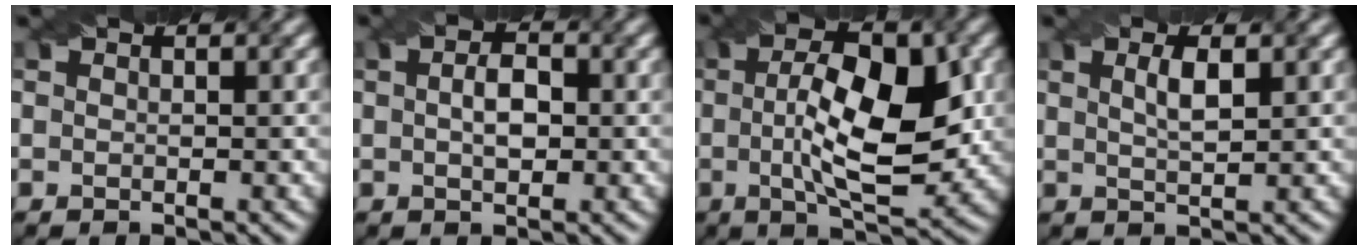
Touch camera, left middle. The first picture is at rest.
{"total": 2.6, "force": [-0.1, 1.4, 2.2], "torque": [-0.045, 0.005, -0.001]}
{"total": 9.9, "force": [0.3, 3.7, 9.2], "torque": [-0.144, 0.006, 0.006]}
{"total": 2.1, "force": [0.6, 0.6, 1.9], "torque": [-0.034, 0.005, 0.013]}